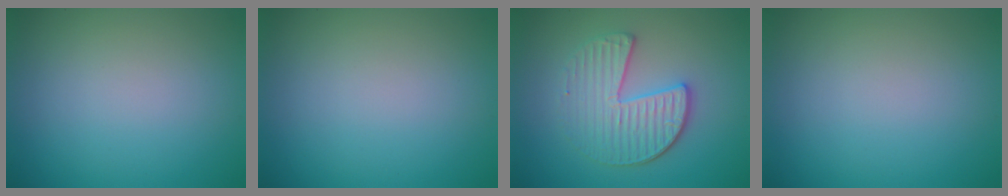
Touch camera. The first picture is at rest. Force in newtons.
{"total": 0.0}
{"total": 4.0, "press": 3.6, "slide": 1.9}
{"total": 0.0}